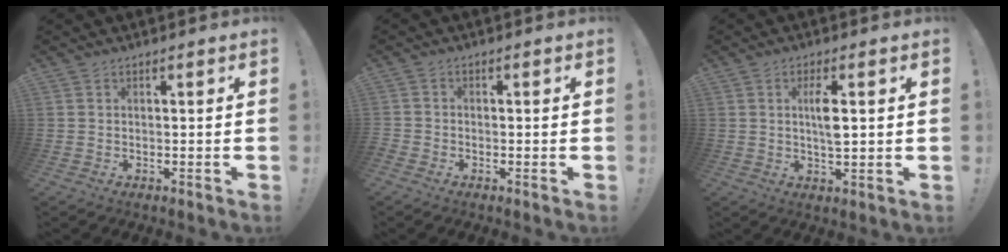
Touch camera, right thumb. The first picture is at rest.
{"total": 1.6, "force": [-1.3, 0.8, 0.4], "torque": [-0.009, 0.008, -0.023]}
{"total": 6.0, "force": [1.1, 1.5, 5.6], "torque": [-0.088, -0.010, 0.012]}